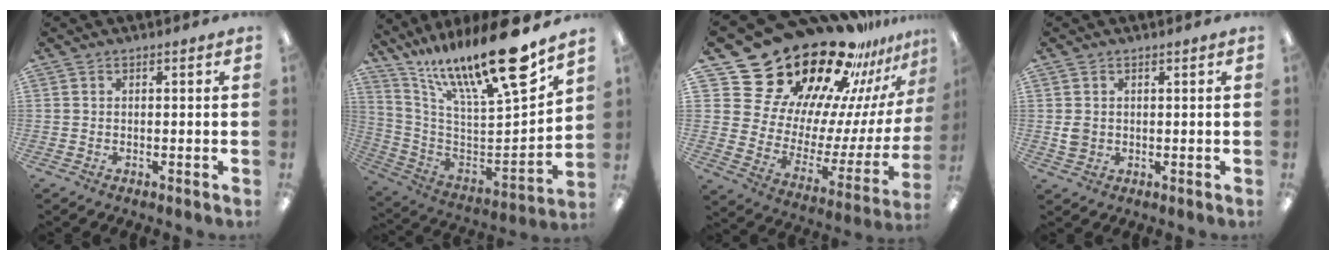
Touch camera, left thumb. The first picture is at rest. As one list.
[{"total": 22.0, "force": [16.9, 3.7, 13.6], "torque": [-0.220, -0.128, 0.275]}, {"total": 32.1, "force": [24.6, 16.0, 13.1], "torque": [-0.180, -0.217, 0.472]}, {"total": 2.4, "force": [0.5, 2.1, 1.1], "torque": [-0.014, 0.000, 0.009]}]